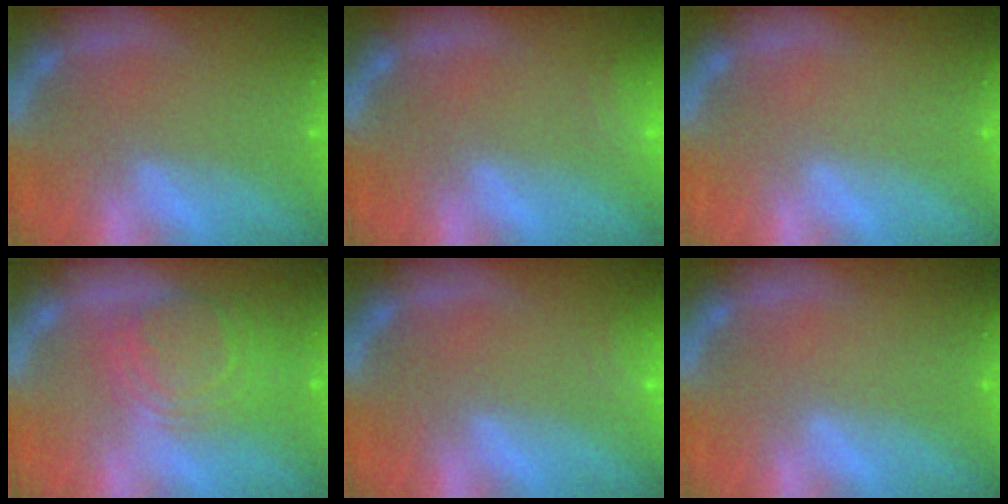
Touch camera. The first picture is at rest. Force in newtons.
{"total": 3.0}
{"total": 0.0}
{"total": 7.6}
{"total": 1.9}
{"total": 0.0}